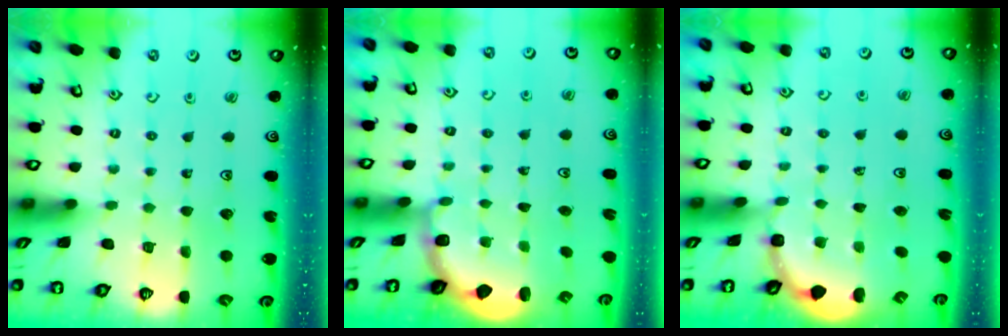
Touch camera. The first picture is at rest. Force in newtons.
{"total": 2.7, "press": 2.2, "slide": 1.5}
{"total": 1.8, "press": 1.7, "slide": 0.7}